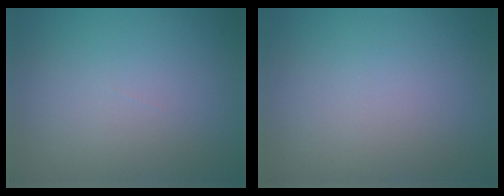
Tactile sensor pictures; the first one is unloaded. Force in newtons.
{"total": 0.0}